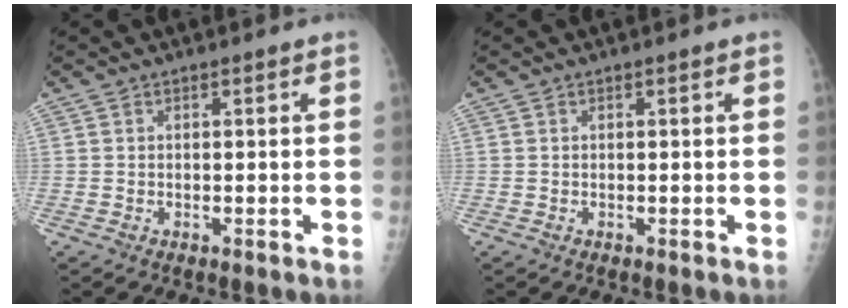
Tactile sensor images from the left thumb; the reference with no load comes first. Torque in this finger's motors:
{"motor_torque": [0.00, 0.00, -0.02, -0.02, 0.00]}